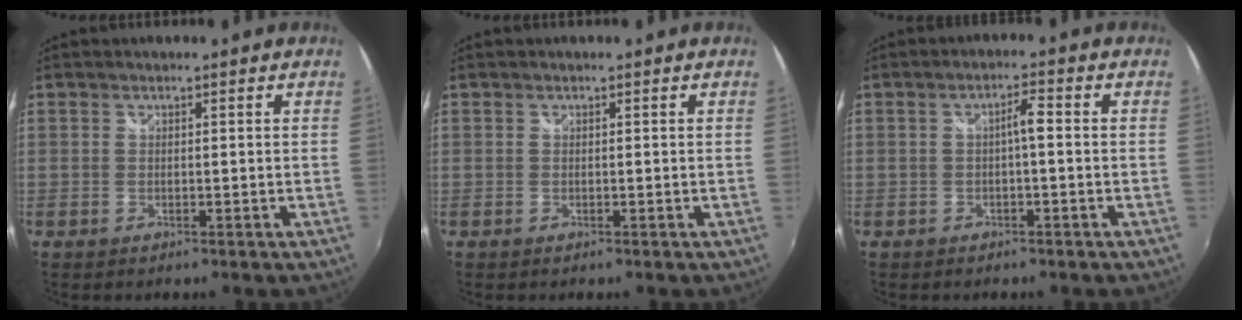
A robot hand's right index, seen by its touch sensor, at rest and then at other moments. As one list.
[{"total": 0.0}, {"total": 1.9, "force": [-0.4, 0.3, 1.9], "torque": [-0.033, 0.007, -0.007]}]